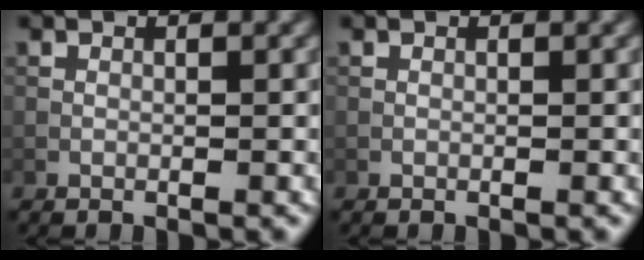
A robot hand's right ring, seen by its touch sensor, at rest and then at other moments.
{"total": 0.0}